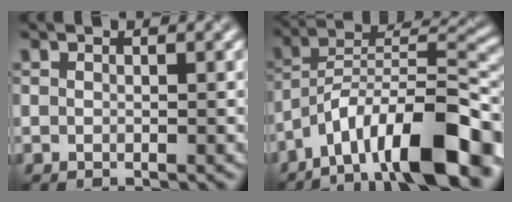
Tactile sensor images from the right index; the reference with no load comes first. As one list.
[{"total": 12.1, "force": [-7.4, 3.5, 8.9], "torque": [-0.129, 0.020, -0.135]}]